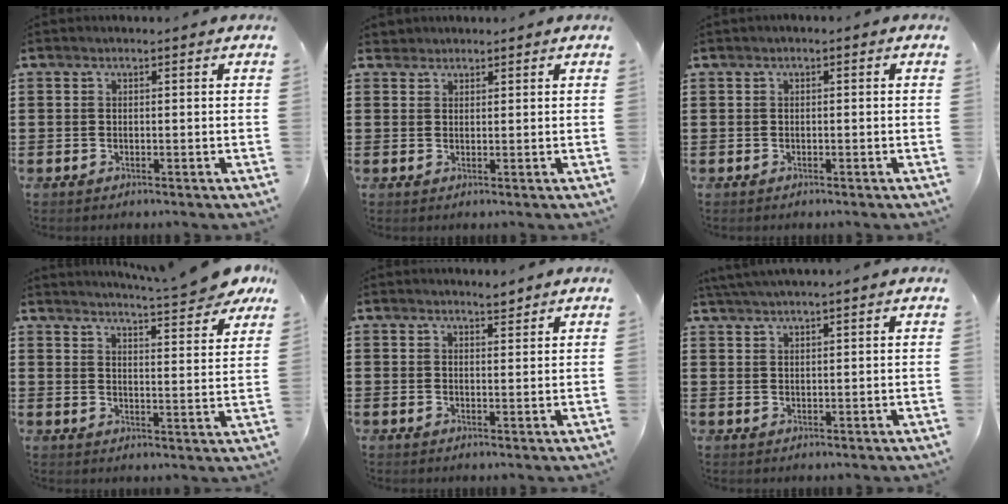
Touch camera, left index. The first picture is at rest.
{"total": 1.4, "force": [1.3, 0.6, -0.1], "torque": [-0.002, 0.004, 0.026]}
{"total": 0.5, "force": [-0.4, 0.0, 0.3], "torque": [-0.006, -0.002, -0.008]}
{"total": 6.1, "force": [5.7, -0.4, 2.2], "torque": [-0.049, -0.036, 0.097]}
{"total": 2.2, "force": [2.1, 0.3, 0.7], "torque": [-0.009, -0.003, 0.039]}
{"total": 2.1, "force": [1.9, -0.5, 0.7], "torque": [-0.016, 0.001, 0.037]}